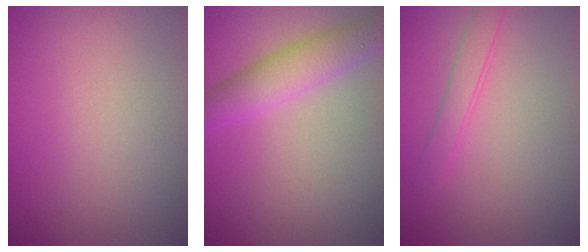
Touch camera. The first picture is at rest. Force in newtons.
{"total": 4.3, "press": 4.3, "slide": 0.2}
{"total": 1.7, "press": 1.7, "slide": 0.1}